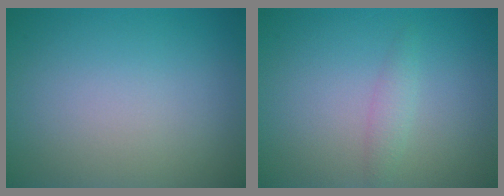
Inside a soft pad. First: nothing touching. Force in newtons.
{"total": 1.2, "press": 1.2, "slide": 0.0}